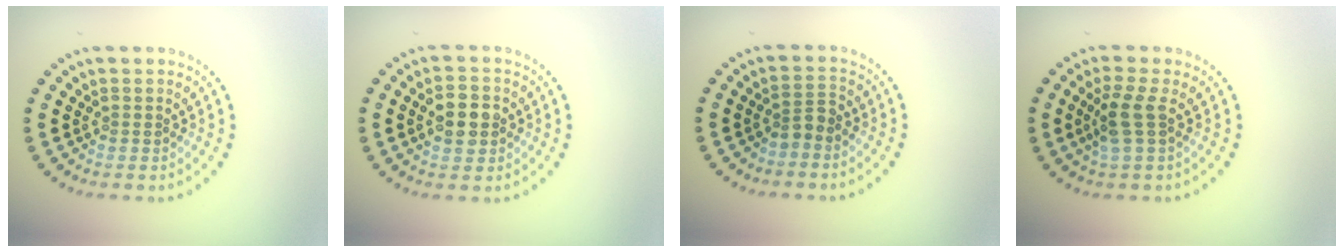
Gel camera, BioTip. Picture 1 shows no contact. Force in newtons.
{"total": 3.6, "press": 3.6, "slide": 0.1}
{"total": 1.7, "press": 1.3, "slide": 1.1}
{"total": 2.5, "press": 2.0, "slide": 1.4}